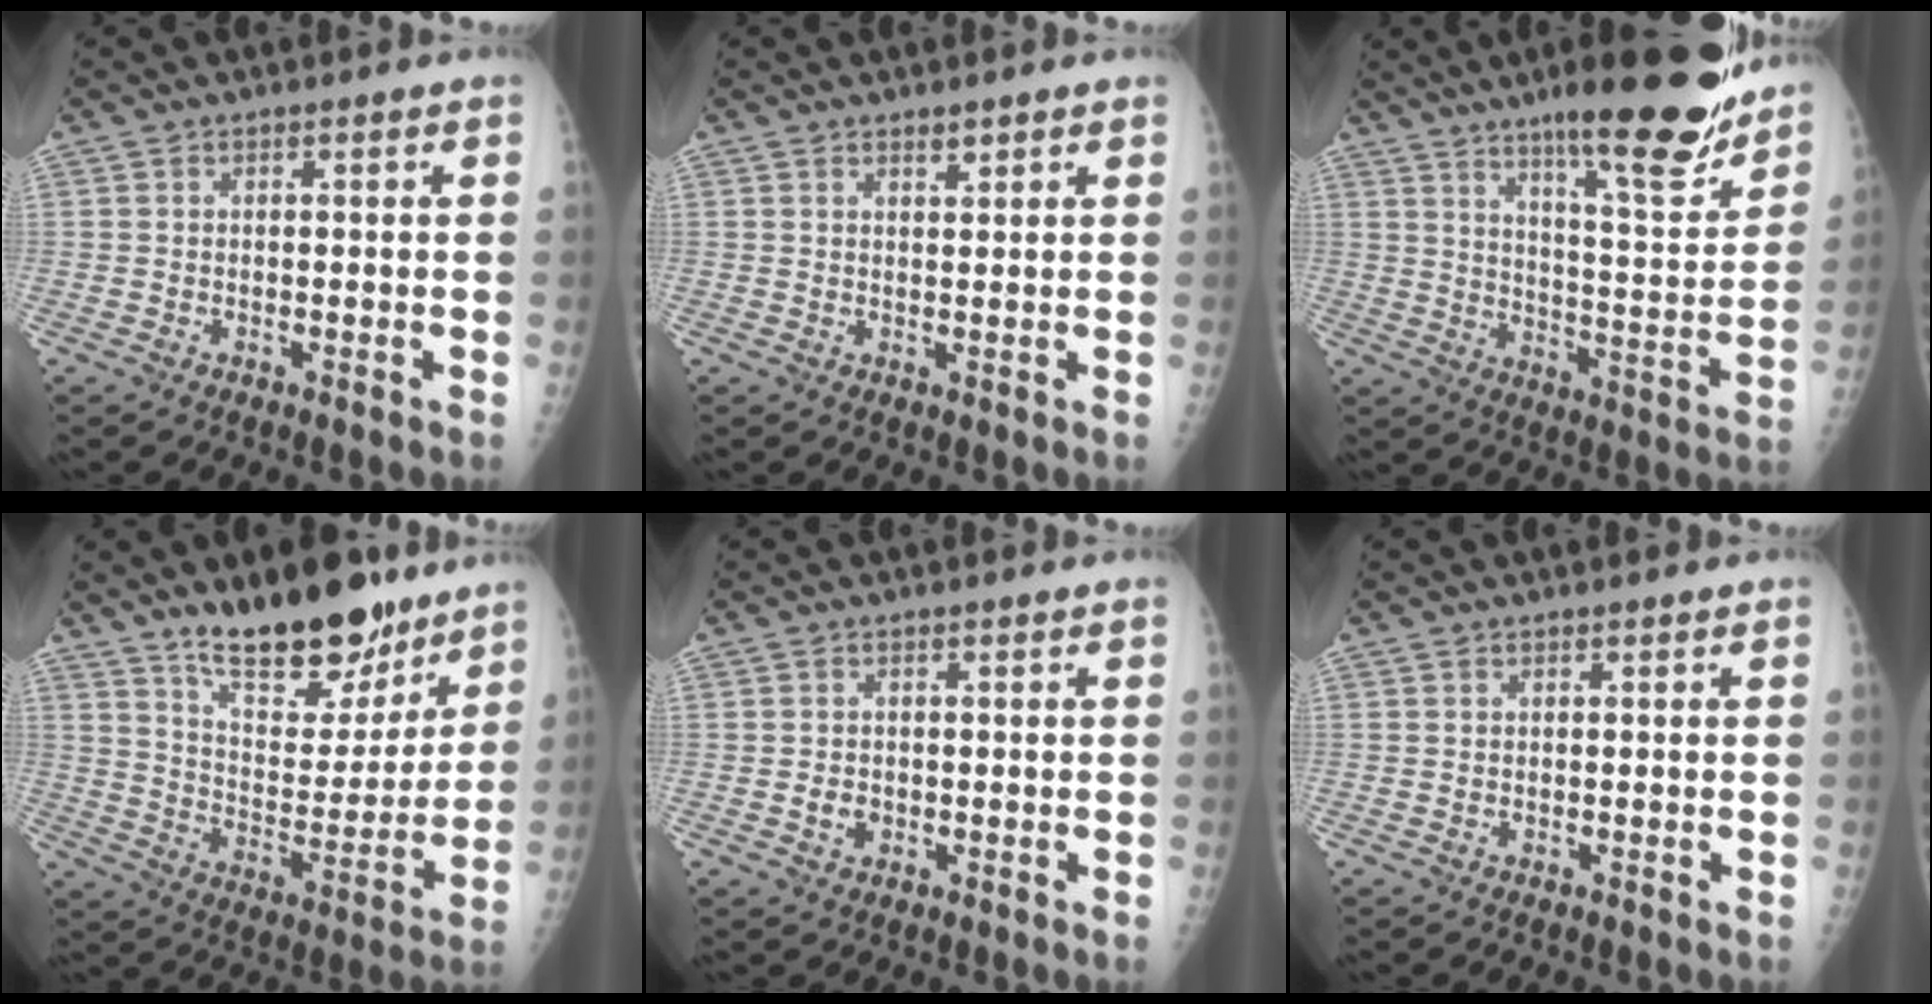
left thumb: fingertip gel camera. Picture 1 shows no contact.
{"total": 1.5, "force": [1.2, 0.5, 0.7], "torque": [-0.004, -0.008, 0.018]}
{"total": 19.0, "force": [13.7, 3.6, 12.6], "torque": [-0.147, -0.081, 0.213]}
{"total": 18.7, "force": [14.0, 7.6, 9.9], "torque": [-0.098, -0.097, 0.225]}
{"total": 1.9, "force": [-0.2, 1.6, 1.0], "torque": [-0.008, 0.003, 0.000]}
{"total": 0.0}